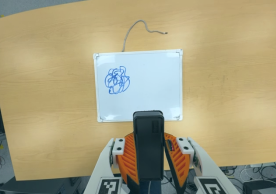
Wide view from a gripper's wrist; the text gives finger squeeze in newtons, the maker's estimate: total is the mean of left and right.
{"total": 6.0, "left": 5.7, "right": 6.3}